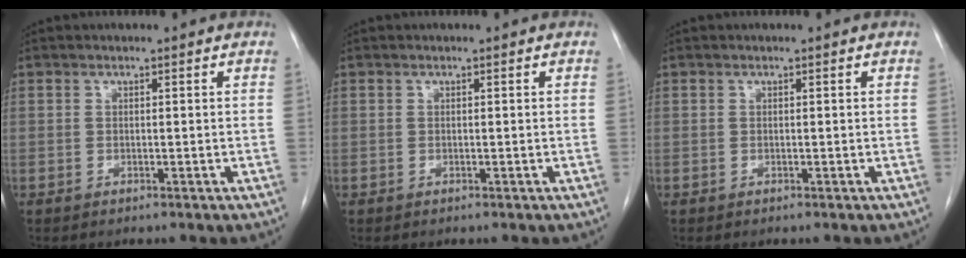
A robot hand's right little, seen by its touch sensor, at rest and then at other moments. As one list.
[{"total": 0.0}, {"total": 0.0}]